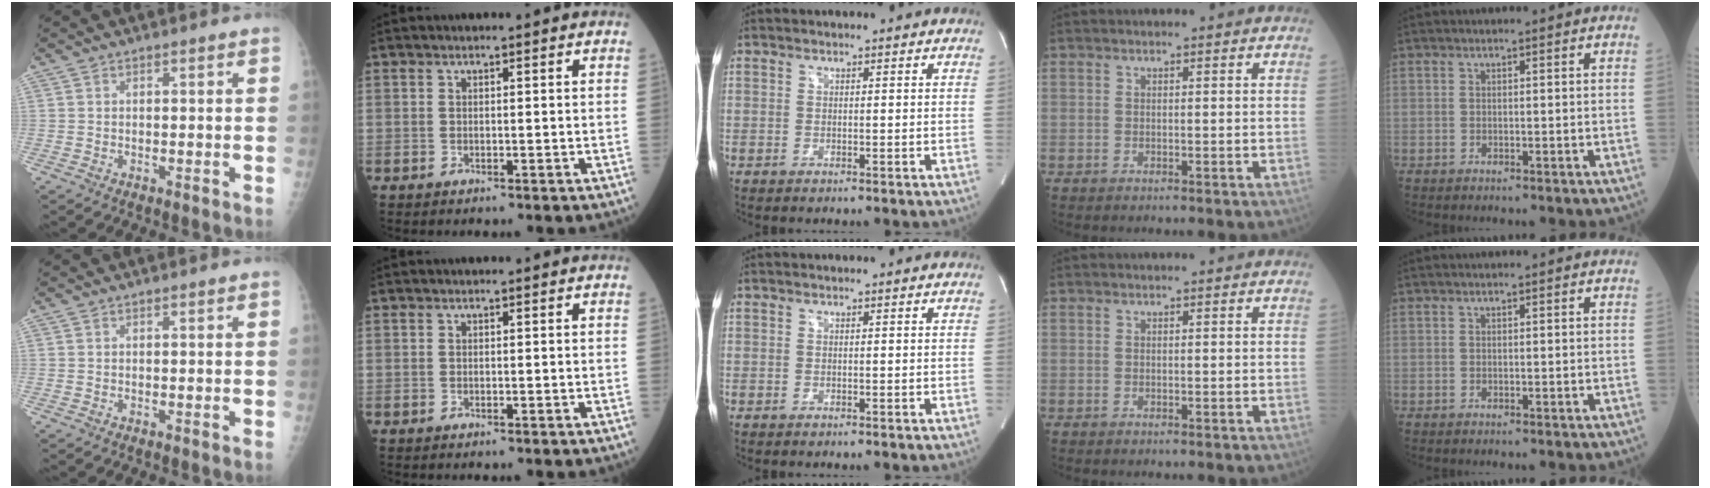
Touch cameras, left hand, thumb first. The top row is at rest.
{}